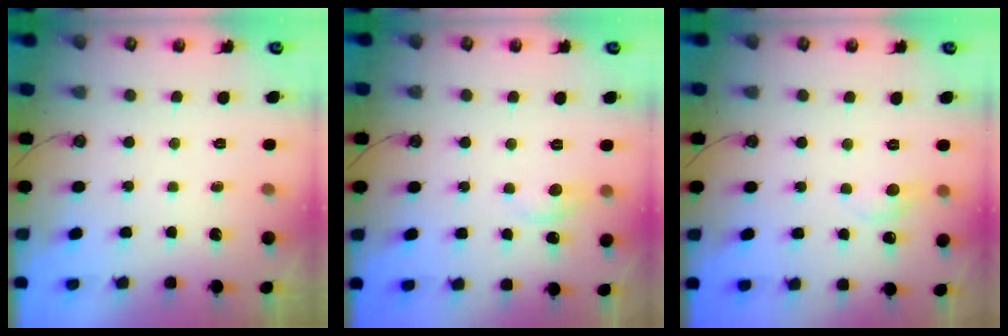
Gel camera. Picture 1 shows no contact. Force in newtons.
{"total": 1.5, "press": 1.4, "slide": 0.5}
{"total": 0.6, "press": 0.1, "slide": 0.6}